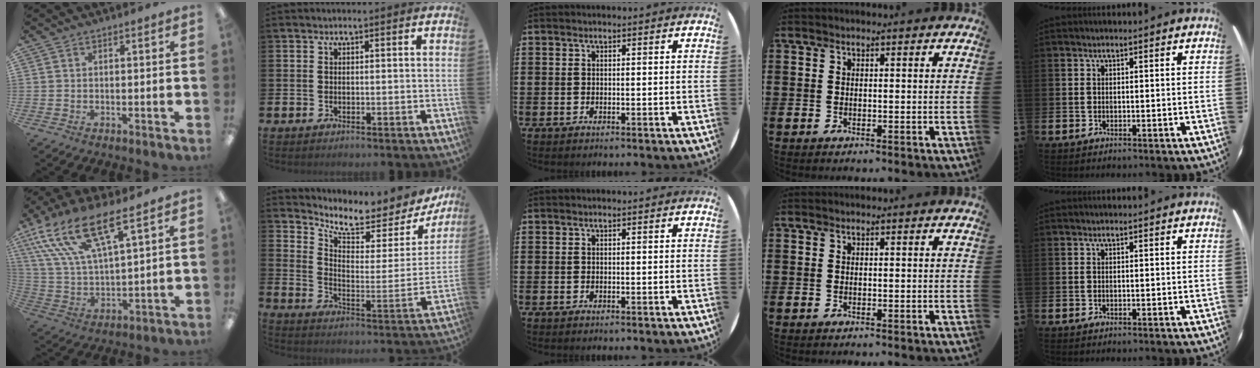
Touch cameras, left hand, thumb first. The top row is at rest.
{"thumb": {"total": 17.9, "force": [11.4, 5.8, 12.5], "torque": [-0.256, -0.054, 0.198]}, "index": {"total": 6.9, "force": [6.4, 1.7, 1.9], "torque": [-0.063, -0.055, 0.105]}}